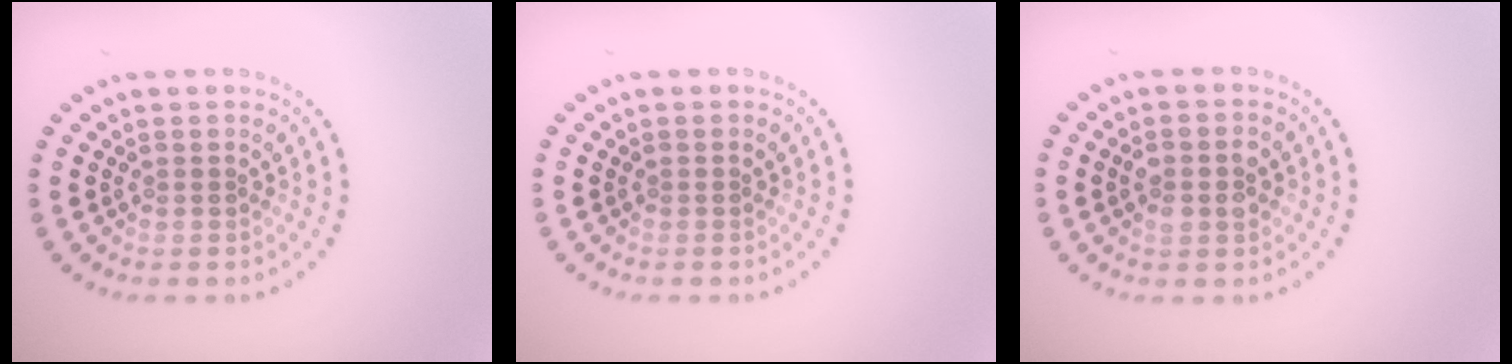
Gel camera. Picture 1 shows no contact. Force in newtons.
{"total": 0.0}
{"total": 2.8, "press": 2.8, "slide": 0.3}